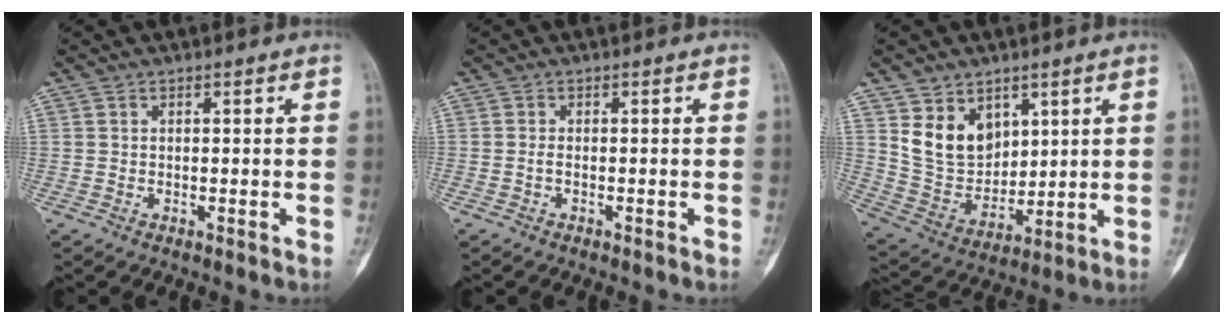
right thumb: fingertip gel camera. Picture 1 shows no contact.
{"total": 0.5, "force": [-0.1, 0.2, 0.5], "torque": [-0.007, 0.002, -0.004]}
{"total": 11.4, "force": [5.2, 8.4, 5.8], "torque": [-0.070, -0.038, 0.118]}